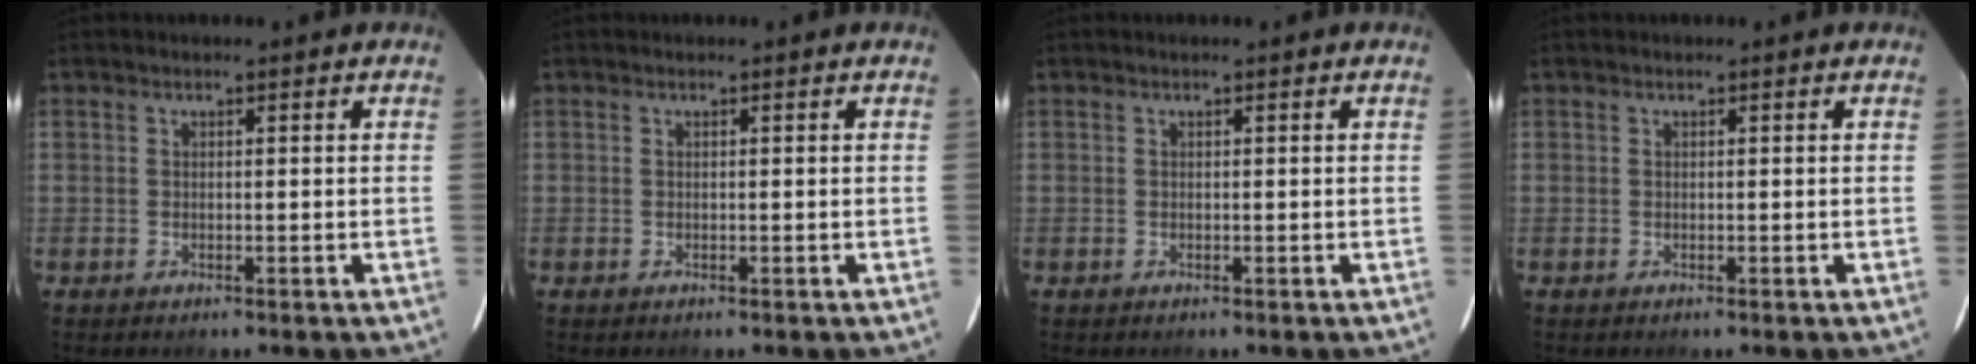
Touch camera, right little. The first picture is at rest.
{"total": 0.0}
{"total": 0.0}
{"total": 0.0}